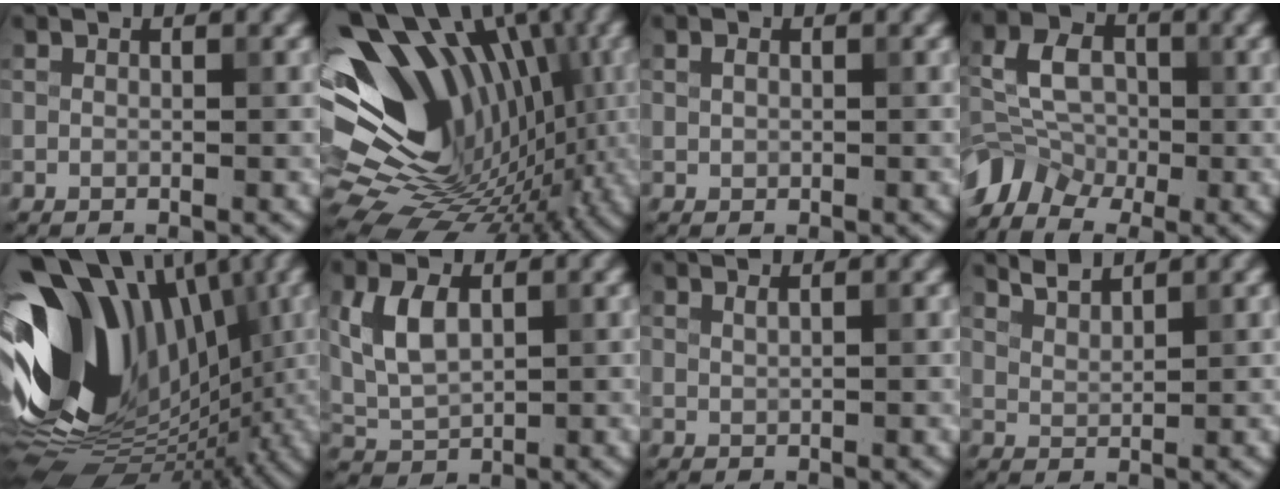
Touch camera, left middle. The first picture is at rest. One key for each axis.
{"total": 16.6, "fx": 0.8, "fy": 12.3, "fz": 11.2, "tx": -0.167, "ty": 0.008, "tz": 0.034}
{"total": 0.7, "fx": 0.2, "fy": 0.6, "fz": 0.3, "tx": -0.005, "ty": -0.001, "tz": 0.004}
{"total": 4.8, "fx": -2.6, "fy": 3.4, "fz": 2.2, "tx": -0.042, "ty": 0.007, "tz": -0.061}
{"total": 15.1, "fx": 0.1, "fy": 10.9, "fz": 10.4, "tx": -0.194, "ty": 0.016, "tz": -0.019}
{"total": 4.4, "fx": 1.1, "fy": 2.8, "fz": 3.2, "tx": -0.074, "ty": 0.004, "tz": 0.025}
{"total": 0.6, "fx": 0.5, "fy": 0.2, "fz": 0.2, "tx": -0.001, "ty": -0.001, "tz": 0.009}
{"total": 2.0, "fx": 1.9, "fy": 0.3, "fz": 0.4, "tx": -0.009, "ty": 0.000, "tz": 0.038}